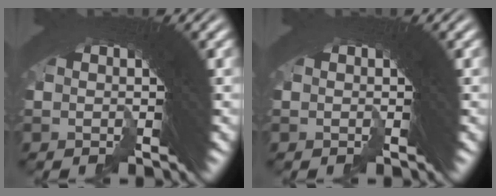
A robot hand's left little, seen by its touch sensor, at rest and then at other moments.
{"total": 0.0}